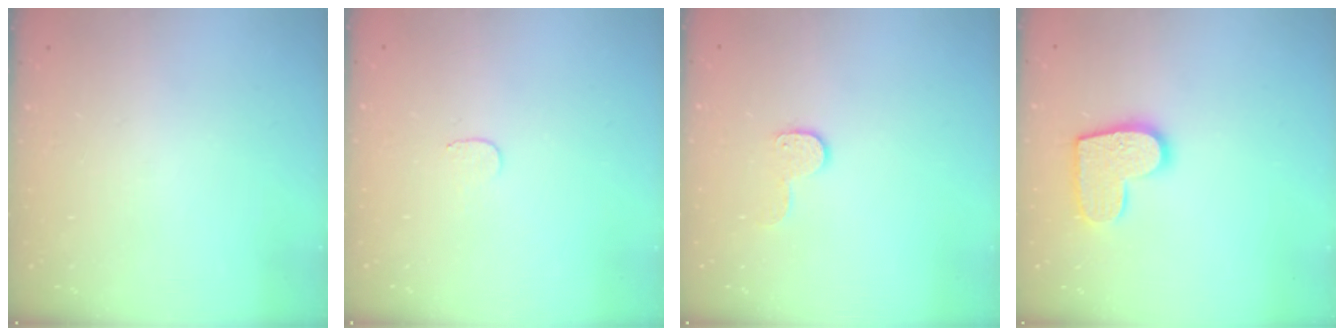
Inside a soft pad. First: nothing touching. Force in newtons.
{"total": 3.4, "press": 3.4, "slide": 0.2}
{"total": 5.9, "press": 5.9, "slide": 0.5}
{"total": 12.1, "press": 12.0, "slide": 0.6}